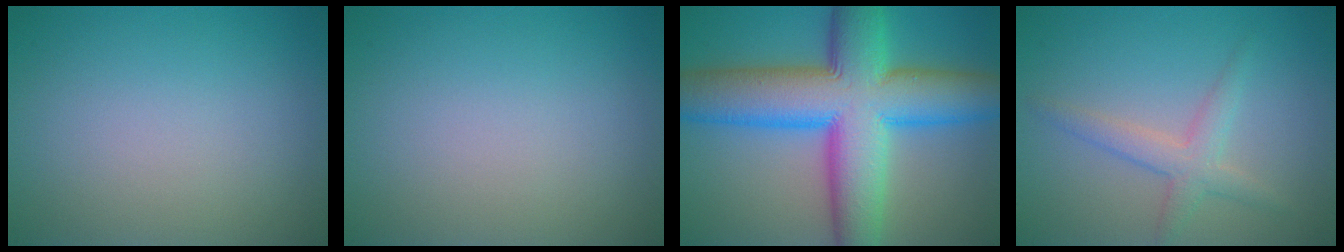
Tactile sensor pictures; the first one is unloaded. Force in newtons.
{"total": 0.0}
{"total": 13.8, "press": 13.8, "slide": 0.3}
{"total": 2.6, "press": 2.6, "slide": 0.1}